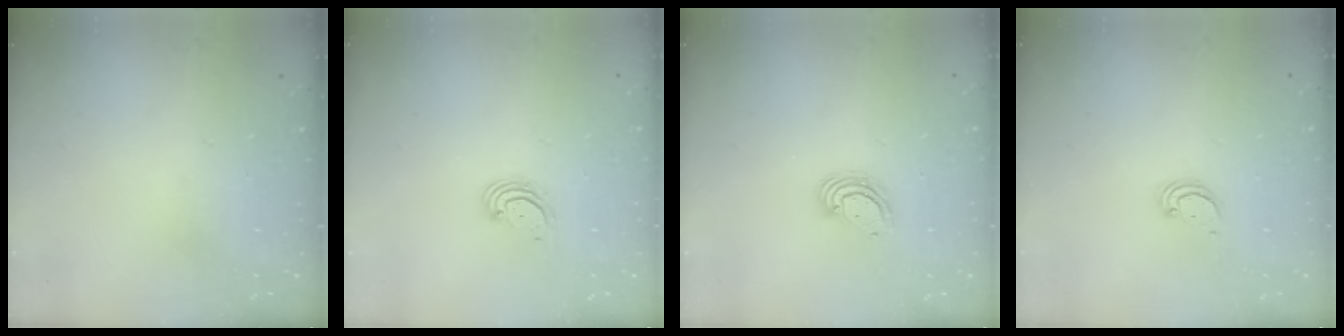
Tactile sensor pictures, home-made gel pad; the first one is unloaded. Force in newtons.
{"total": 3.0, "press": 3.0, "slide": 0.3}
{"total": 4.4, "press": 4.4, "slide": 0.4}
{"total": 2.4, "press": 2.4, "slide": 0.2}